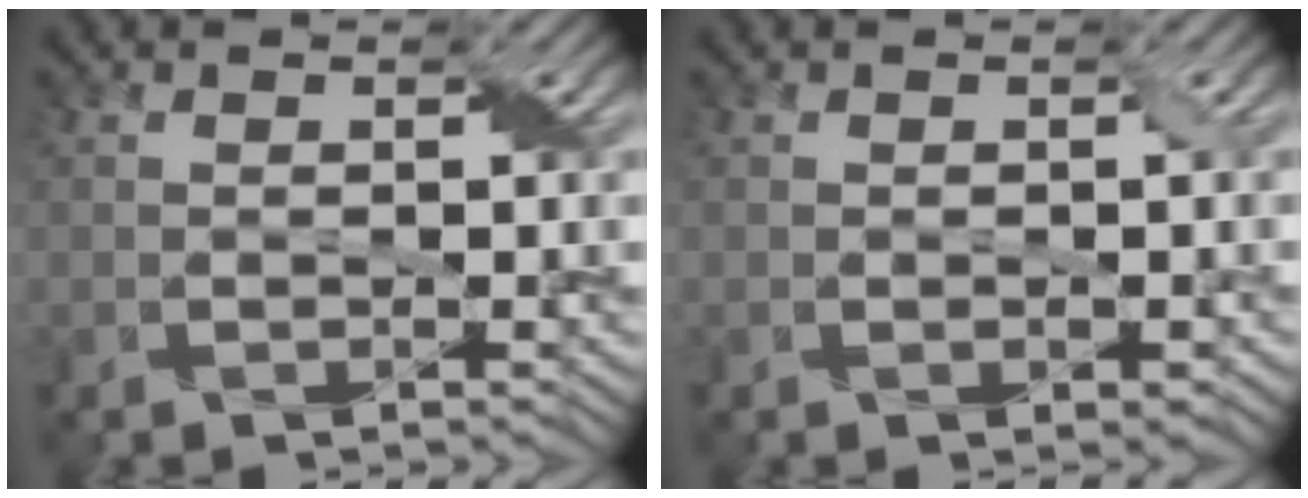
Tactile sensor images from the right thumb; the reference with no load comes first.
{"total": 1.0, "force": [-0.2, 0.5, 0.8], "torque": [-0.012, -0.001, 0.002]}